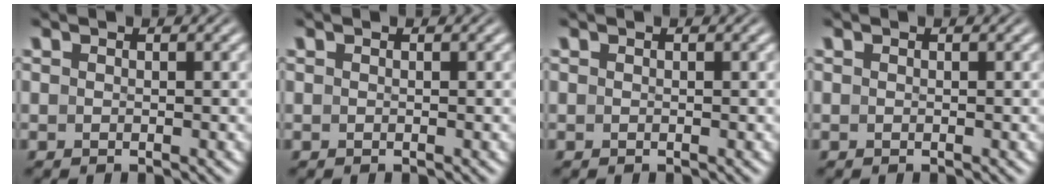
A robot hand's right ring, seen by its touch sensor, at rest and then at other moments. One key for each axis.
{"total": 0.0}
{"total": 0.0}
{"total": 0.0}